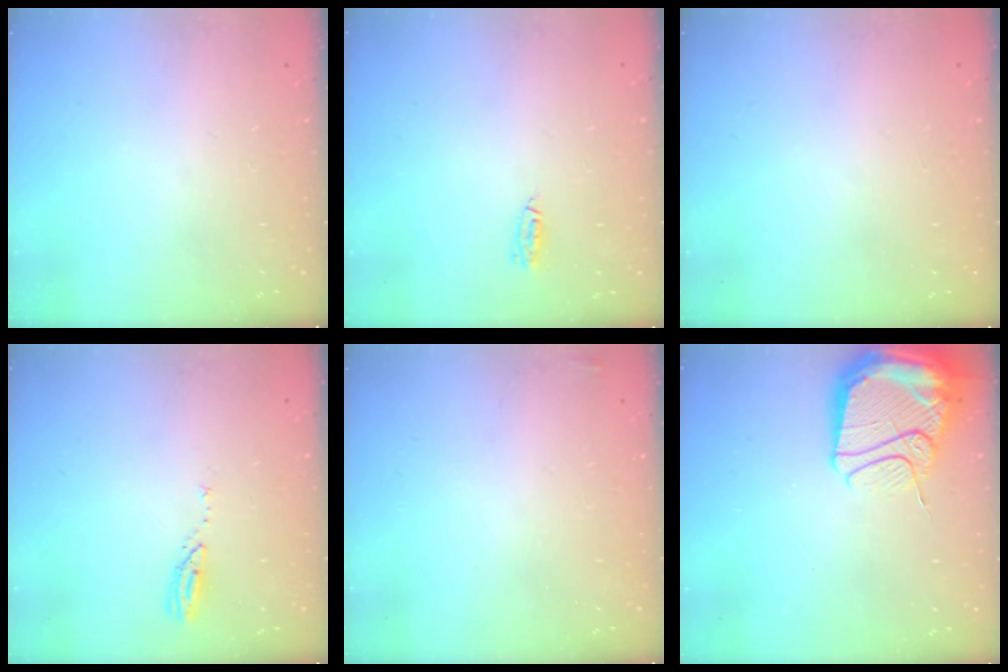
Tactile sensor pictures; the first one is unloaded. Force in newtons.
{"total": 4.1, "press": 3.6, "slide": 2.0}
{"total": 0.0}
{"total": 3.8, "press": 3.7, "slide": 0.4}
{"total": 2.2, "press": 2.1, "slide": 0.7}
{"total": 17.2, "press": 17.1, "slide": 1.5}